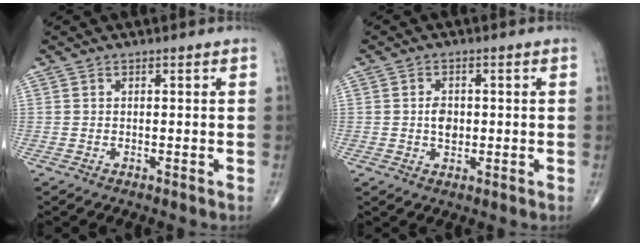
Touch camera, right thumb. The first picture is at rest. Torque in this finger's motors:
{"motor_torque": [0.90, 0.65, 0.35, -0.18, 0.01]}